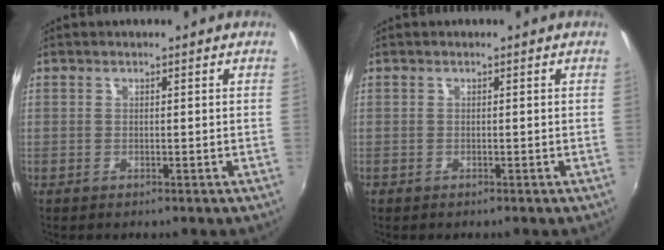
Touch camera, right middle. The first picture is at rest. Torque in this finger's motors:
{"motor_torque": [-0.12, -0.06, -0.02, -0.01]}